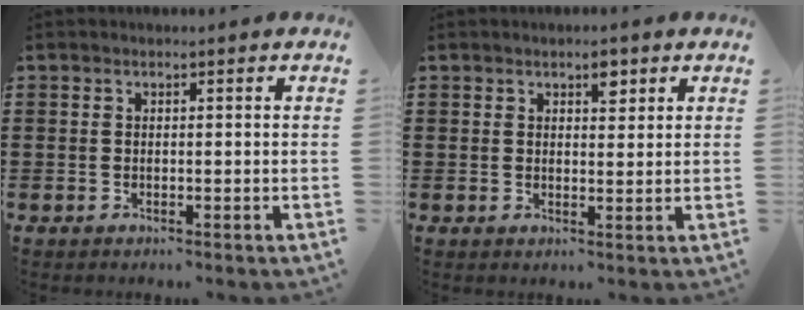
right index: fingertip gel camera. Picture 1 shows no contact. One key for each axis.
{"total": 2.9, "fx": 1.8, "fy": 1.3, "fz": 1.8, "tx": -0.016, "ty": -0.005, "tz": 0.027}